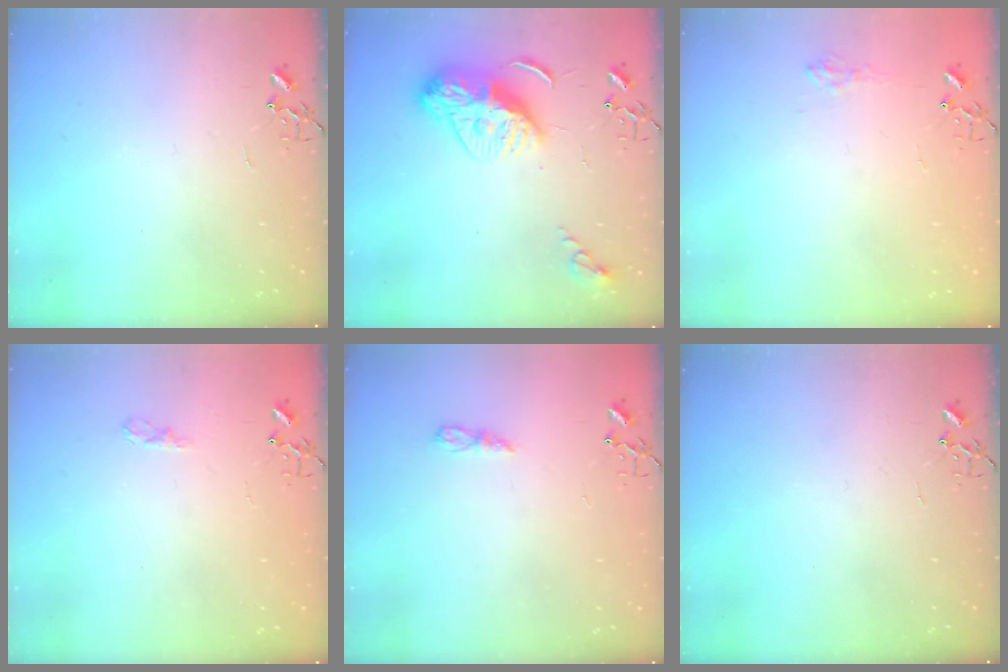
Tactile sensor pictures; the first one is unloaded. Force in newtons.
{"total": 11.5, "press": 11.4, "slide": 1.1}
{"total": 6.9, "press": 6.9, "slide": 0.5}
{"total": 5.3, "press": 5.2, "slide": 0.6}
{"total": 5.2, "press": 5.2, "slide": 0.7}
{"total": 0.0}